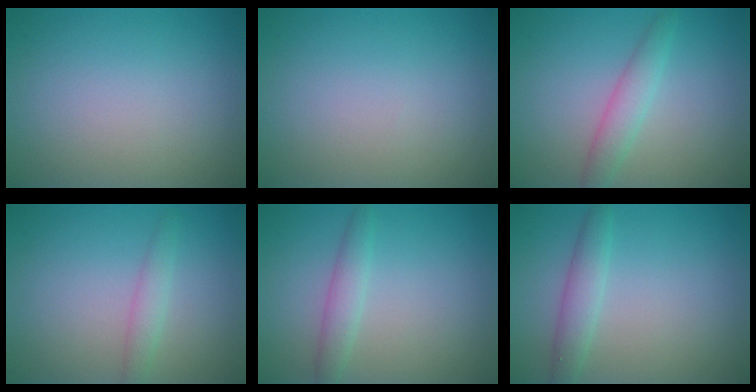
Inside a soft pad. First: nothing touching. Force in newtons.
{"total": 0.0}
{"total": 2.4, "press": 2.4, "slide": 0.1}
{"total": 1.5, "press": 1.5, "slide": 0.1}
{"total": 2.1, "press": 2.1, "slide": 0.1}
{"total": 2.3, "press": 2.3, "slide": 0.1}